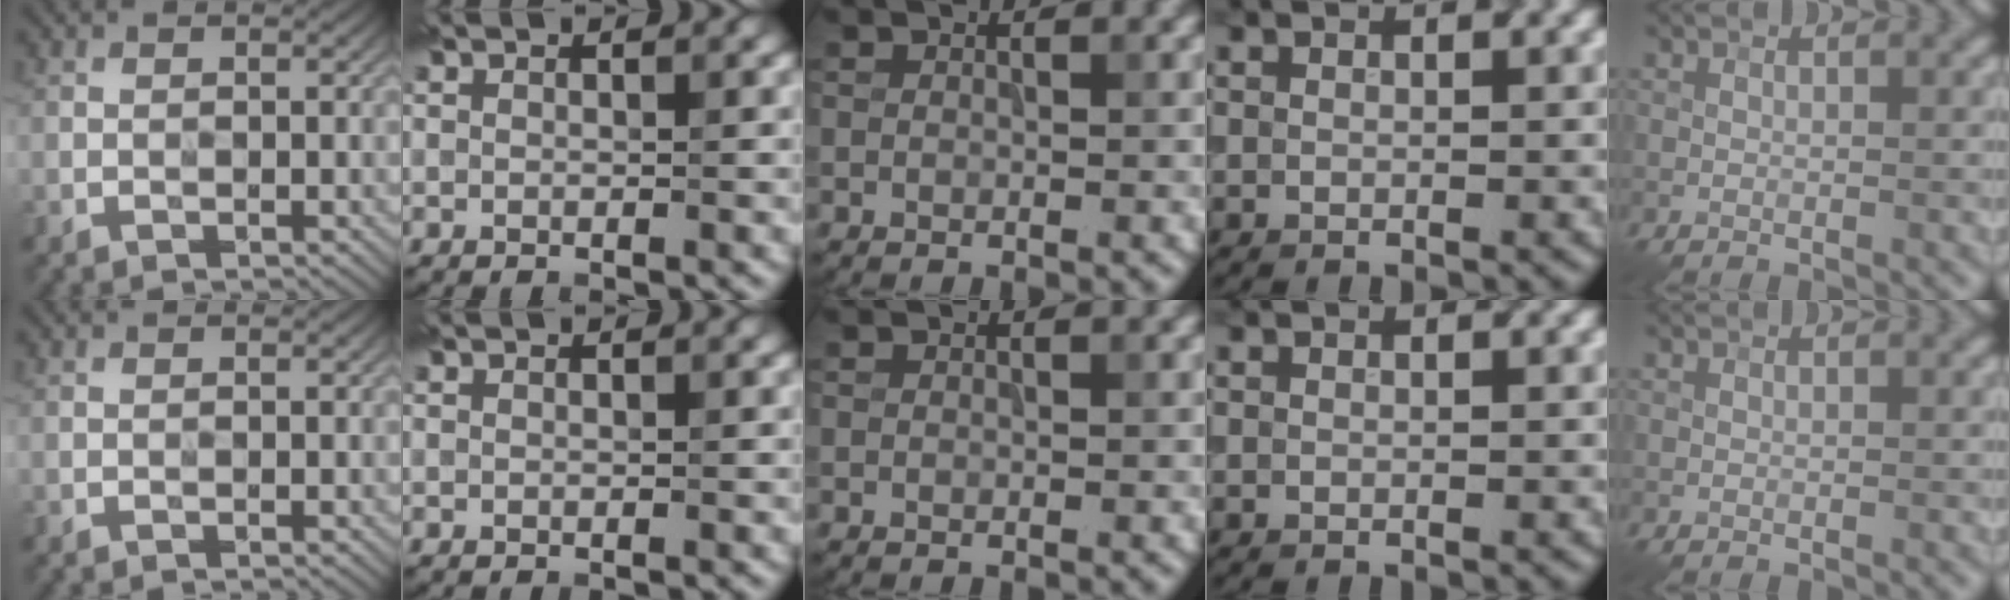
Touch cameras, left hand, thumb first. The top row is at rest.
{}